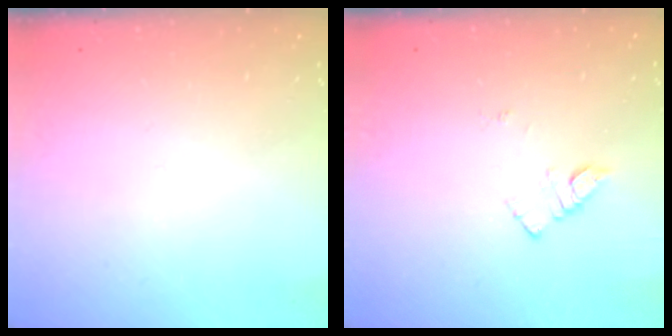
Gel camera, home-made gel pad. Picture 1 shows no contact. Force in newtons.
{"total": 4.4, "press": 4.4, "slide": 0.4}